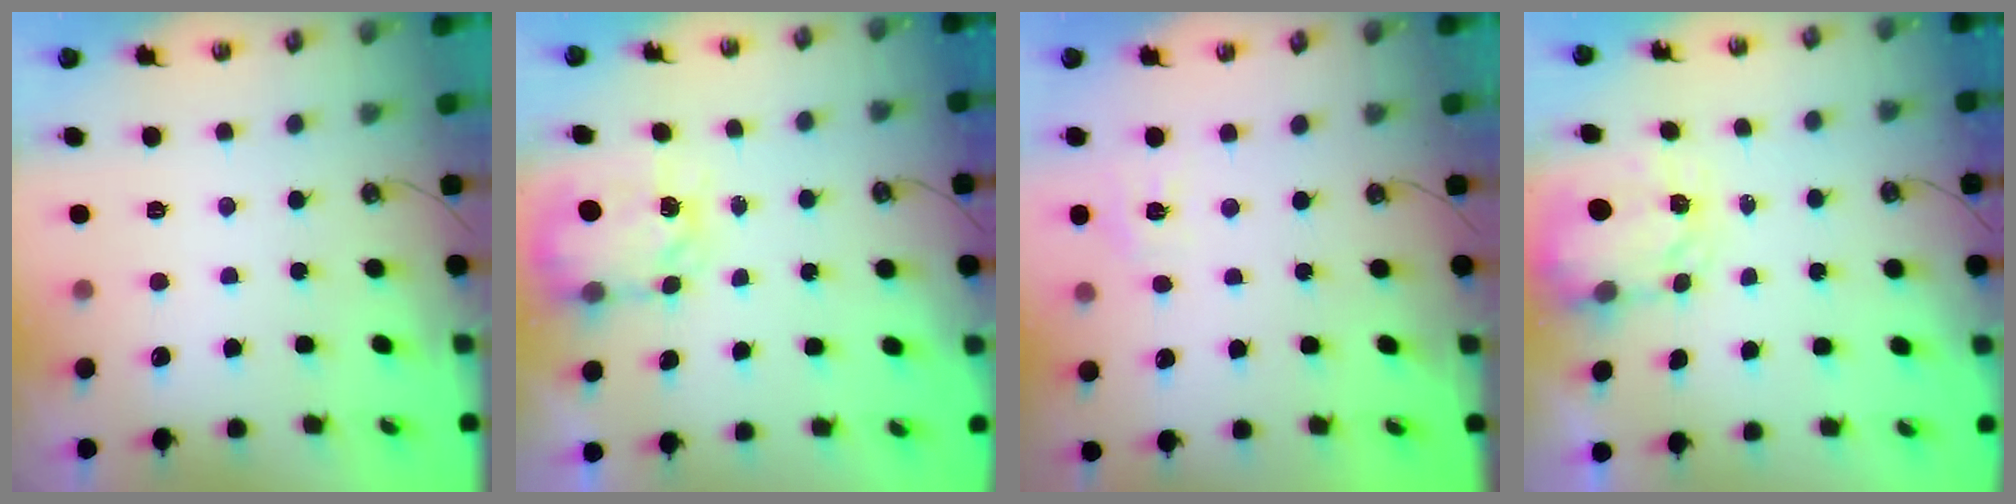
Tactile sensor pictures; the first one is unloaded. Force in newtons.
{"total": 6.2, "press": 6.2, "slide": 0.6}
{"total": 5.7, "press": 5.7, "slide": 0.6}
{"total": 3.4, "press": 3.3, "slide": 0.5}